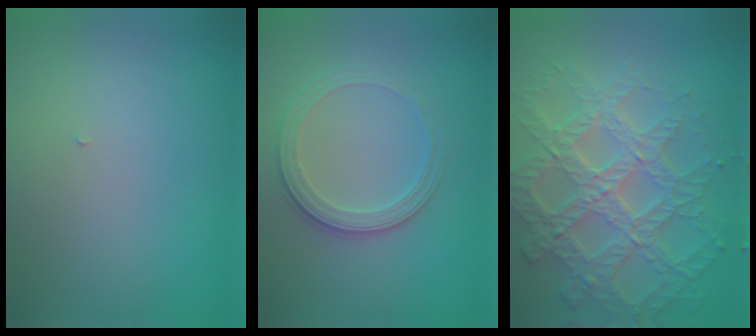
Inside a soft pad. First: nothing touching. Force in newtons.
{"total": 2.8, "press": 2.6, "slide": 0.9}
{"total": 7.5, "press": 6.2, "slide": 4.3}